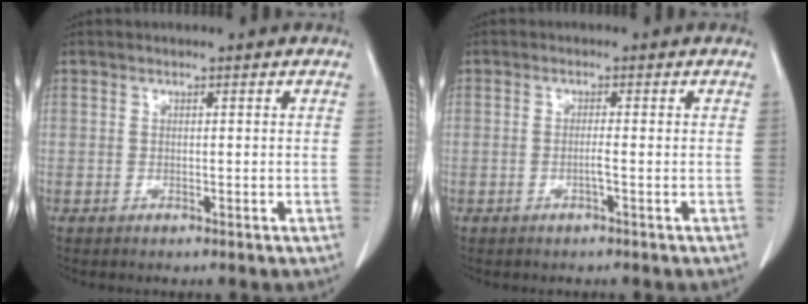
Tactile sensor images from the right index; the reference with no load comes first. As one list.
[{"total": 1.4, "force": [-0.5, -0.2, 1.3], "torque": [-0.023, 0.000, -0.010]}]